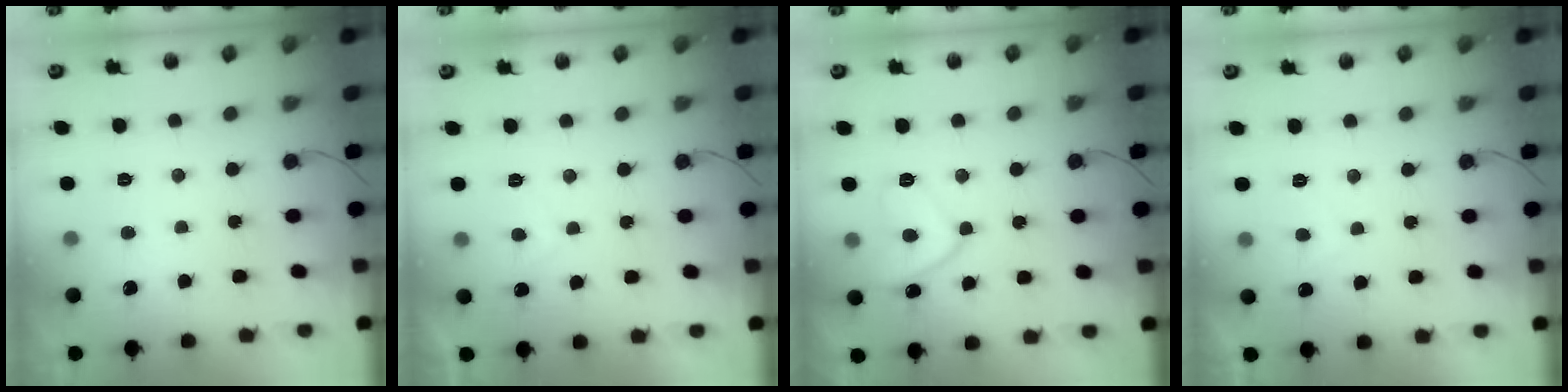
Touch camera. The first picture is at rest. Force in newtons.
{"total": 1.5, "press": 1.3, "slide": 0.7}
{"total": 9.6, "press": 9.5, "slide": 0.9}
{"total": 1.5, "press": 1.3, "slide": 0.7}